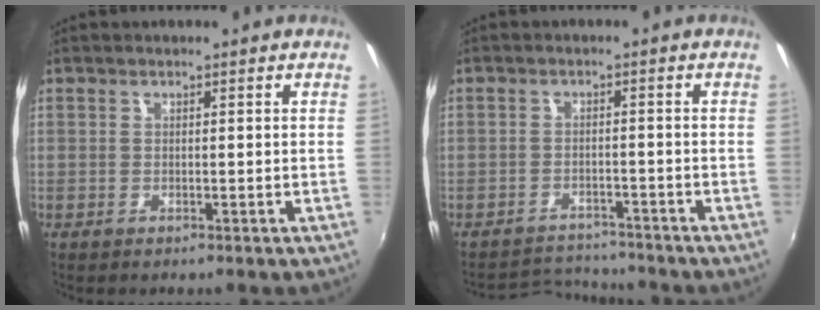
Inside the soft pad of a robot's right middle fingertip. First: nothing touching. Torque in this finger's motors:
{"motor_torque": [-1.66, -0.08, -0.81, -0.21]}